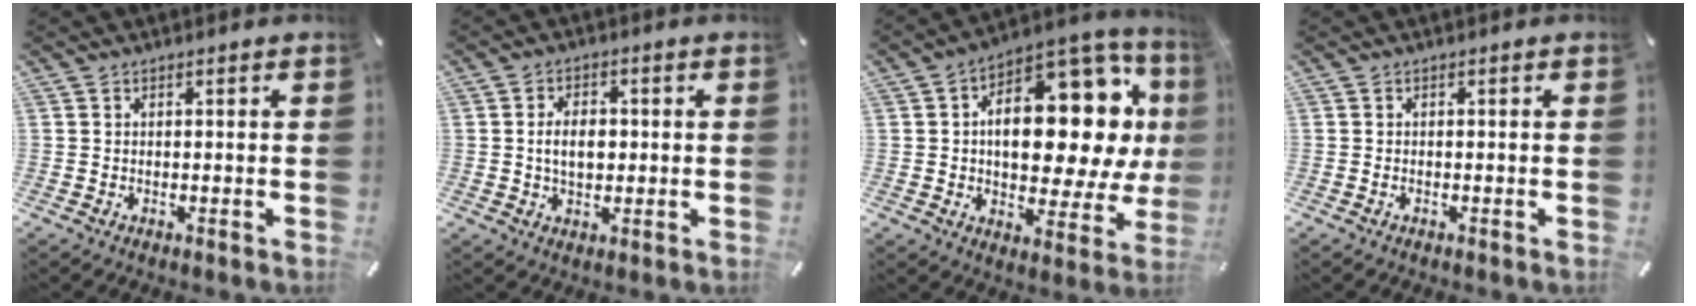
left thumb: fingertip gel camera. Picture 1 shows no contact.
{"total": 5.9, "force": [0.0, 4.0, 4.3], "torque": [-0.075, 0.001, -0.005]}
{"total": 22.2, "force": [4.7, 12.2, 18.0], "torque": [-0.245, -0.048, 0.080]}
{"total": 0.8, "force": [-0.5, 0.4, 0.6], "torque": [-0.013, -0.002, -0.008]}